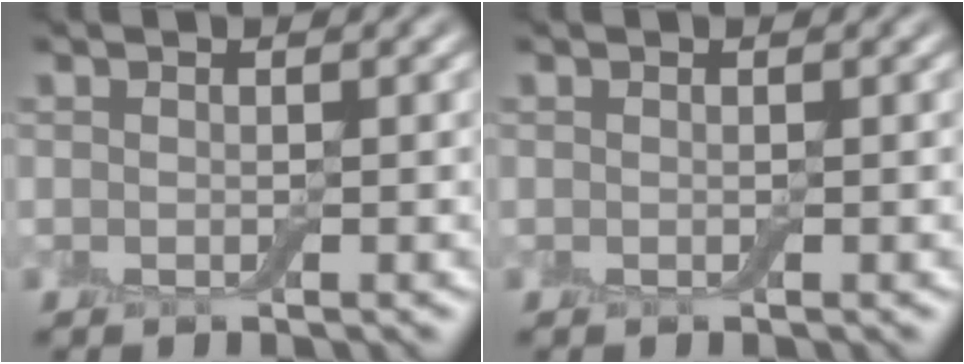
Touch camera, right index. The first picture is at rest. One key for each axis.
{"total": 0.0}